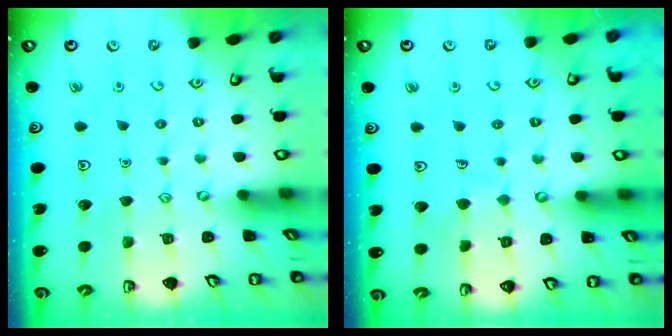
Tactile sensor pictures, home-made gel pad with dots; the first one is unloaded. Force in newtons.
{"total": 5.0, "press": 4.9, "slide": 0.4}